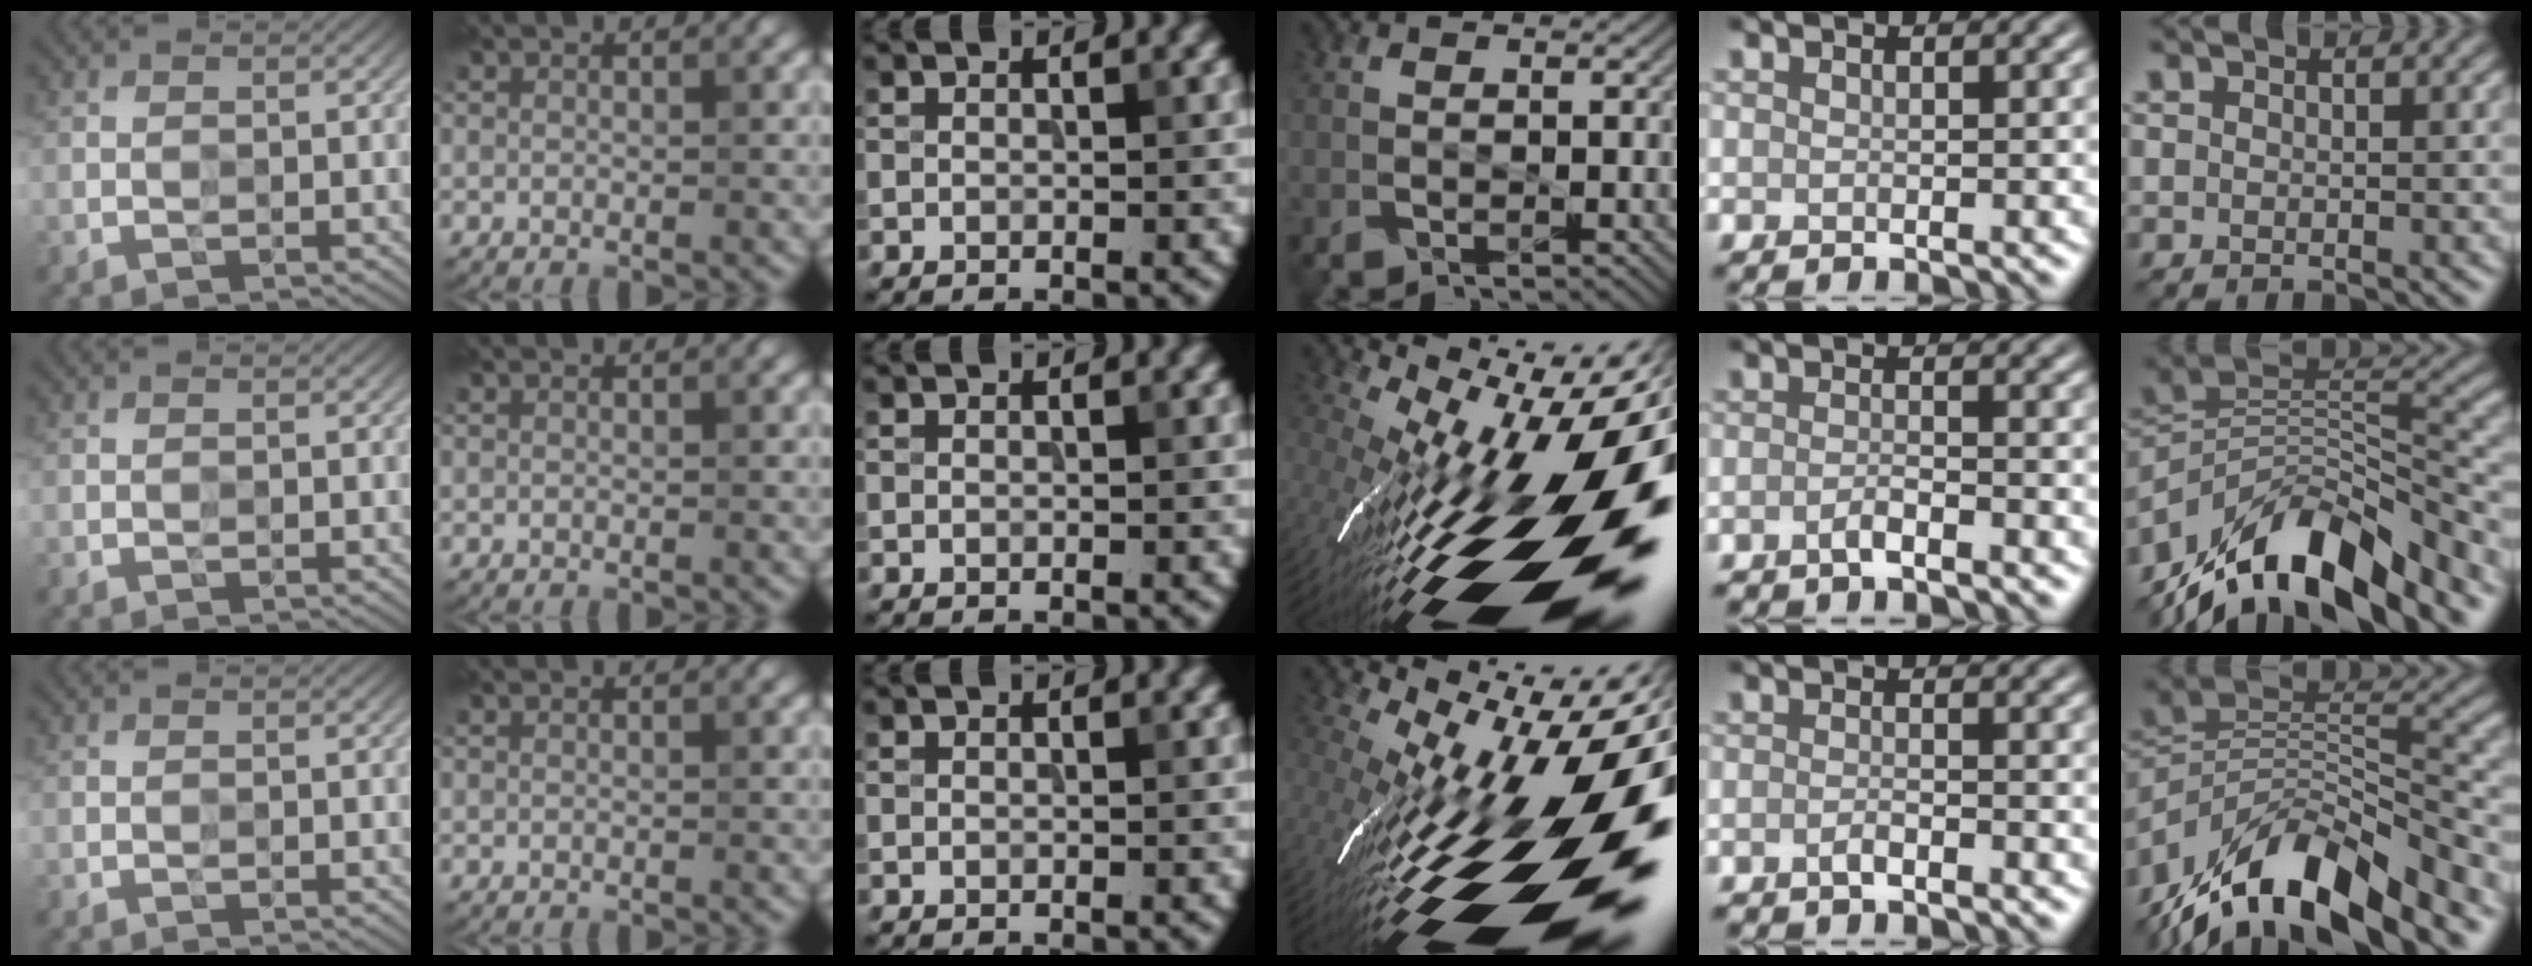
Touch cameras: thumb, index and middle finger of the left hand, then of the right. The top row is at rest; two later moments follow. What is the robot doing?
{"motion": "press", "object": "grip strengthener"}